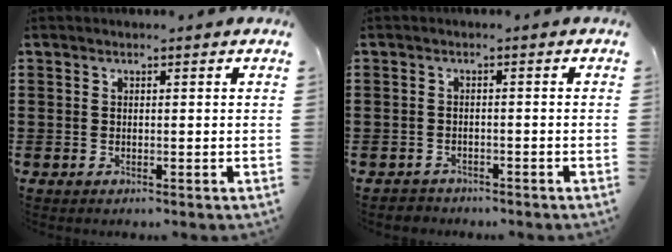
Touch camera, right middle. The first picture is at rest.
{"total": 1.4, "force": [-1.3, 0.5, -0.2], "torque": [-0.002, 0.001, -0.029]}